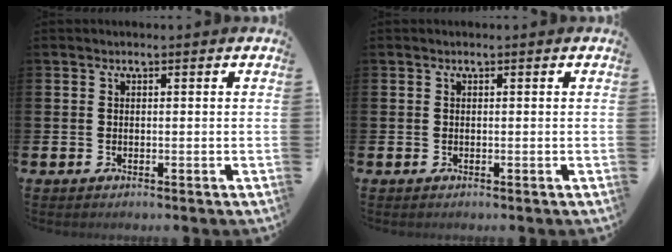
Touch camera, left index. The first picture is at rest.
{"total": 0.0}